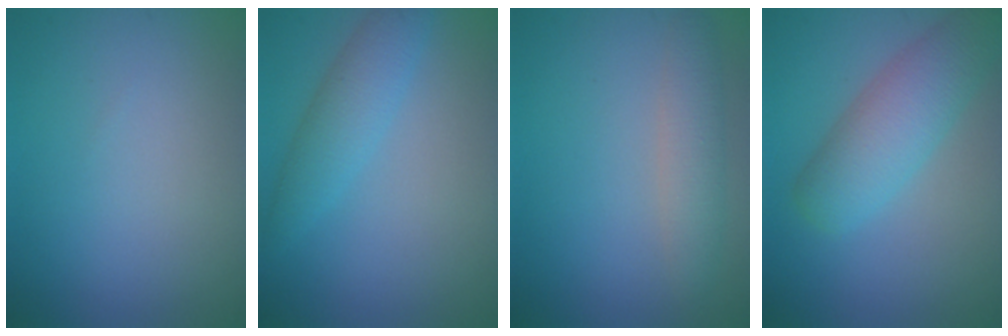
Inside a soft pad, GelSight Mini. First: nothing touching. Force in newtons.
{"total": 3.0, "press": 3.0, "slide": 0.1}
{"total": 2.5, "press": 2.5, "slide": 0.1}
{"total": 5.1, "press": 5.1, "slide": 0.2}